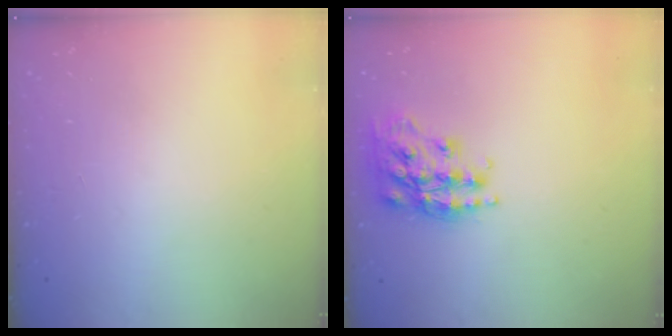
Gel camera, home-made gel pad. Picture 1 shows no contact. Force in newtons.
{"total": 18.2, "press": 18.1, "slide": 1.1}